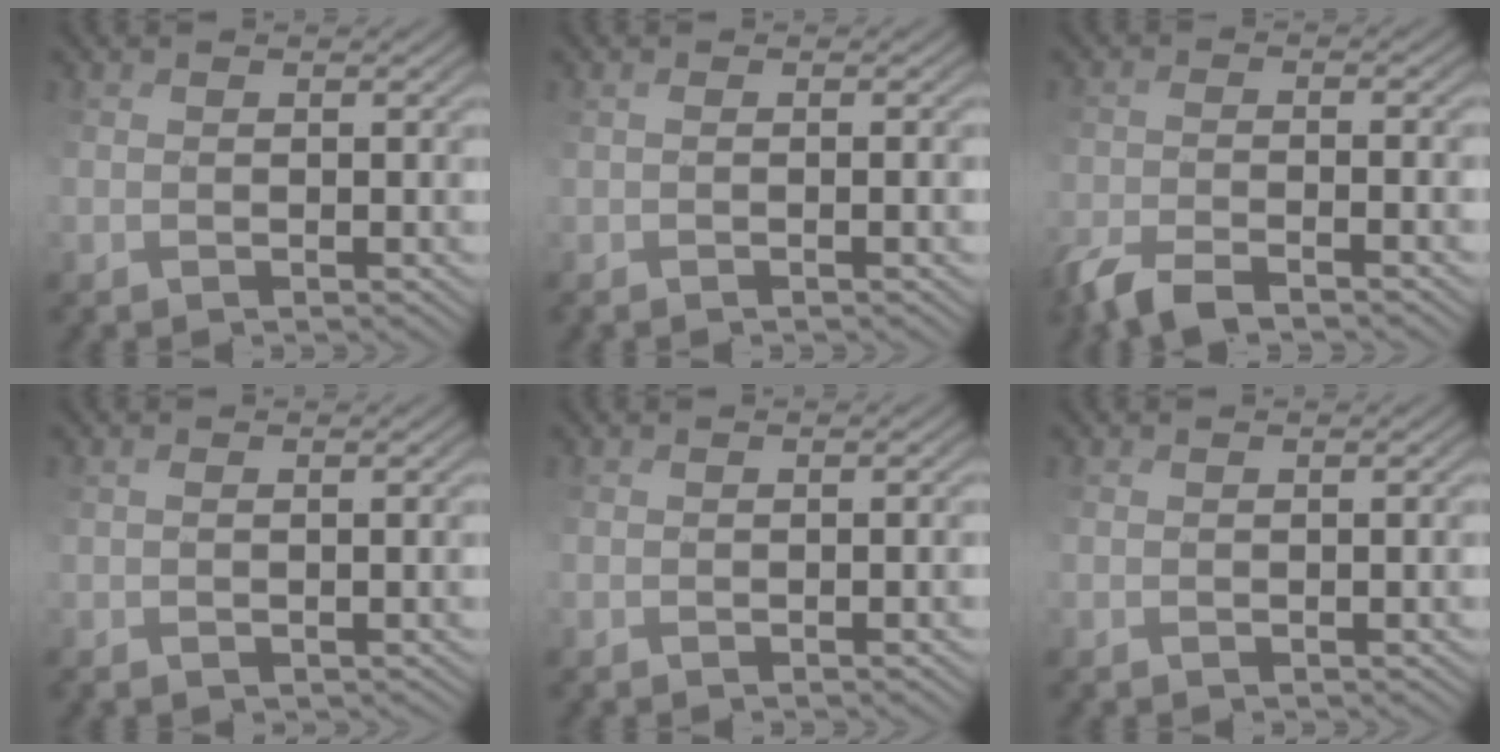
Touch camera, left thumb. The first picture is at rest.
{"total": 1.7, "force": [-0.8, -0.2, 1.5], "torque": [-0.016, 0.002, 0.003]}
{"total": 5.6, "force": [-4.2, 0.9, 3.5], "torque": [-0.074, -0.003, -0.081]}
{"total": 1.0, "force": [-0.7, 0.4, 0.5], "torque": [-0.002, -0.003, -0.003]}
{"total": 0.8, "force": [-0.6, 0.1, 0.6], "torque": [-0.001, 0.002, -0.004]}
{"total": 0.8, "force": [-0.4, 0.5, 0.4], "torque": [-0.004, -0.002, -0.001]}